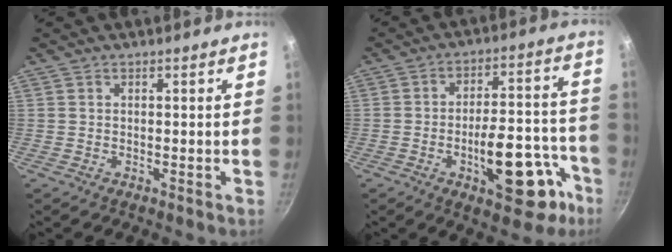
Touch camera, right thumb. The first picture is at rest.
{"total": 16.9, "force": [-7.4, 7.5, 13.2], "torque": [-0.136, 0.057, -0.095]}